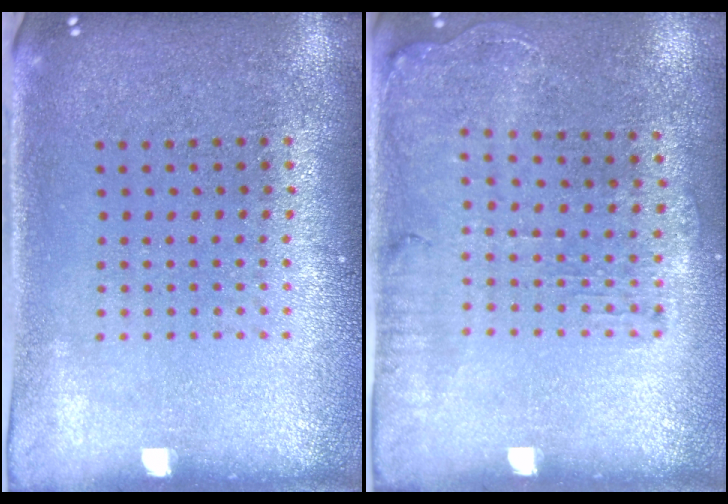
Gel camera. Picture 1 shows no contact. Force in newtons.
{"total": 1.3, "press": 1.2, "slide": 0.5}